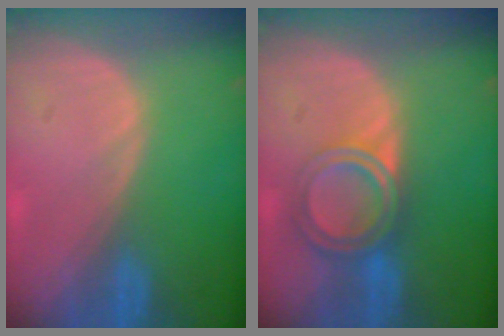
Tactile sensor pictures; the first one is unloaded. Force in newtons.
{"total": 6.4, "press": 5.4, "slide": 3.5}